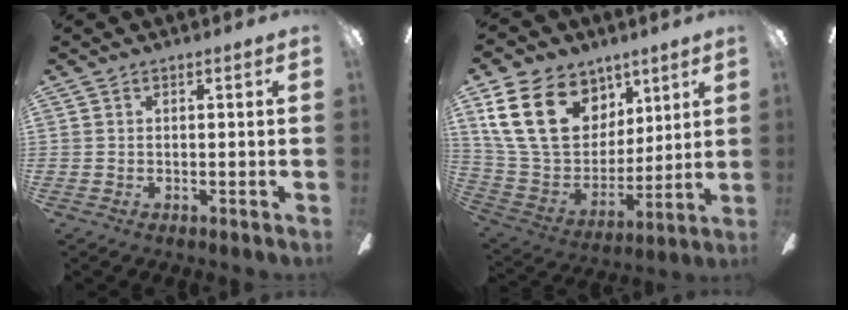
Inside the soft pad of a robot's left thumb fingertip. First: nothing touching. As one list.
[{"total": 23.0, "force": [10.4, 15.9, 13.0], "torque": [-0.261, -0.036, 0.190]}]